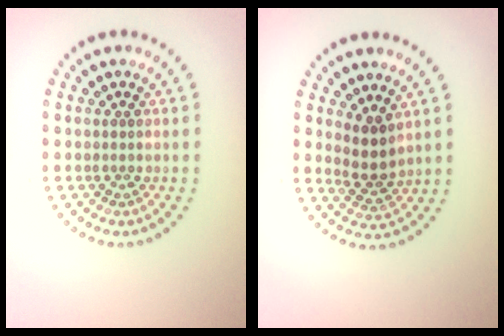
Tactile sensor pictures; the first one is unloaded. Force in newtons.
{"total": 2.7, "press": 2.2, "slide": 1.6}